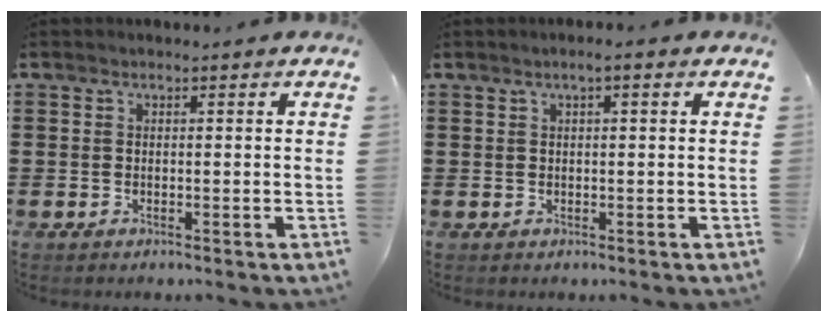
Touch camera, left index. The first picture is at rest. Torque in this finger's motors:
{"motor_torque": [0.80, 0.80, 0.06, 0.01]}